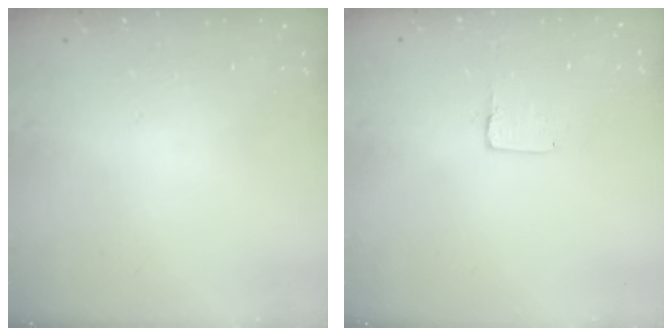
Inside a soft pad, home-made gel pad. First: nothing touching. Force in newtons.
{"total": 2.0, "press": 2.0, "slide": 0.0}